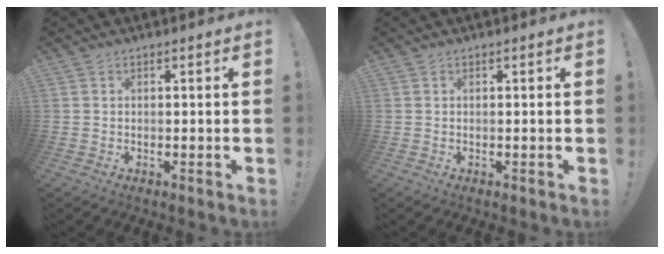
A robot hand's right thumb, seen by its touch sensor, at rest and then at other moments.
{"total": 0.0}